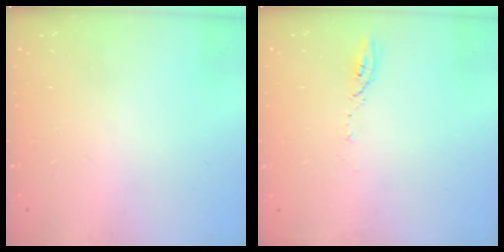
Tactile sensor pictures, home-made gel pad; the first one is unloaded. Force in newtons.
{"total": 4.6, "press": 4.6, "slide": 0.5}